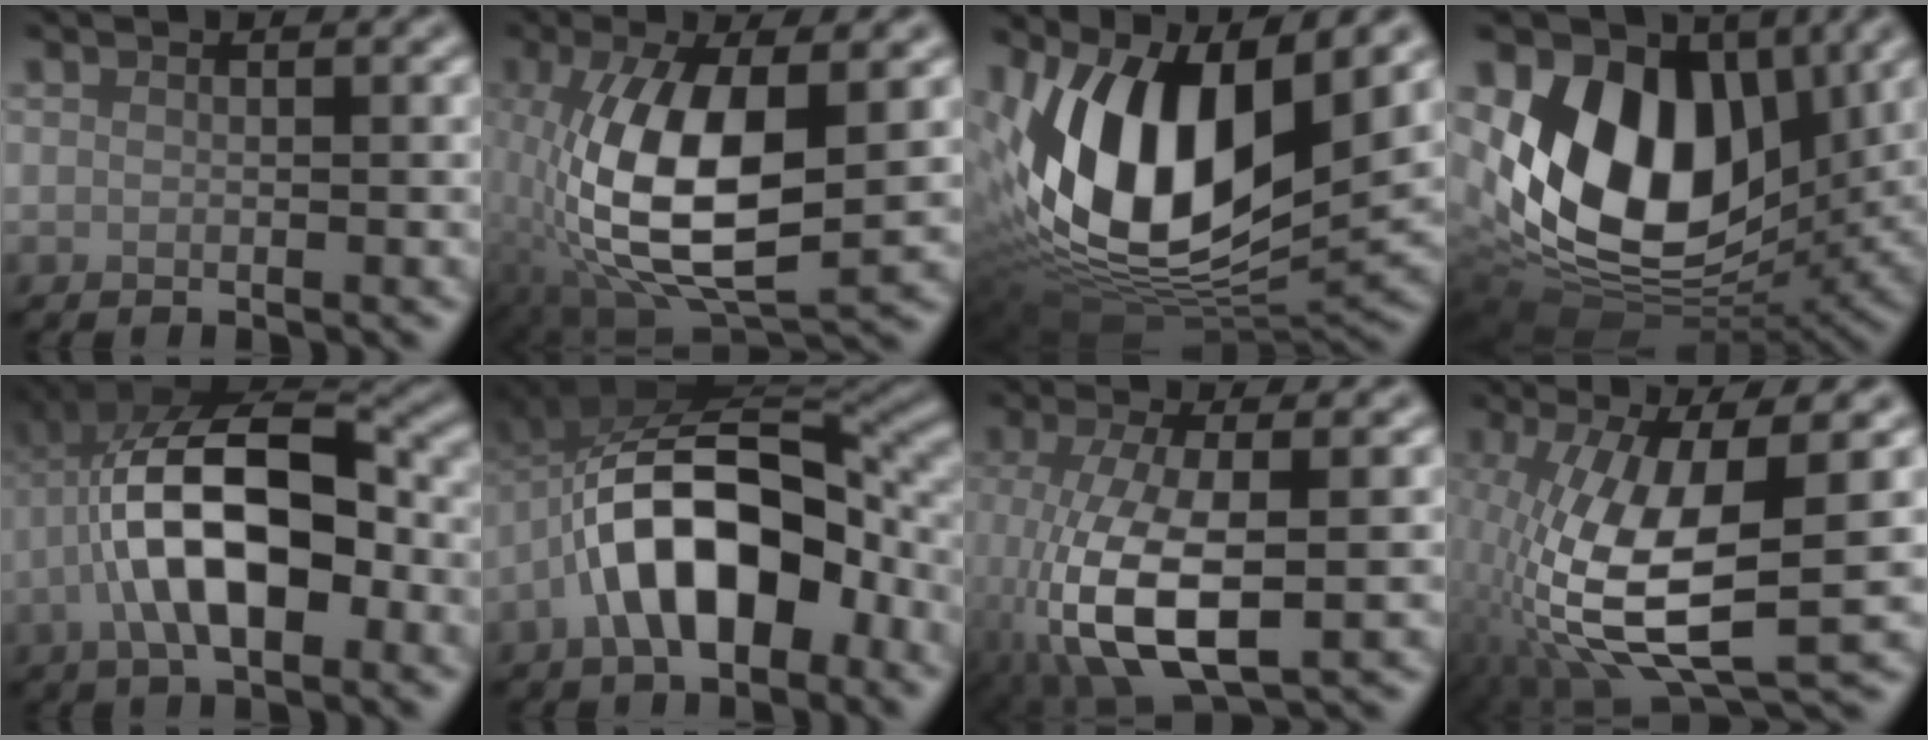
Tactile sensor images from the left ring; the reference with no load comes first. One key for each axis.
{"total": 11.1, "fx": -0.4, "fy": 4.8, "fz": 10.0, "tx": -0.212, "ty": -0.009, "tz": -0.004}
{"total": 14.8, "fx": 2.9, "fy": 8.1, "fz": 12.0, "tx": -0.224, "ty": -0.012, "tz": 0.040}
{"total": 15.2, "fx": 2.4, "fy": 10.1, "fz": 11.0, "tx": -0.191, "ty": -0.009, "tz": 0.042}
{"total": 10.8, "fx": -2.4, "fy": 5.1, "fz": 9.3, "tx": -0.169, "ty": 0.019, "tz": -0.044}
{"total": 11.6, "fx": -3.7, "fy": 6.0, "fz": 9.2, "tx": -0.154, "ty": 0.016, "tz": -0.069}
{"total": 8.4, "fx": -2.5, "fy": 3.0, "fz": 7.4, "tx": -0.166, "ty": -0.008, "tz": -0.049}
{"total": 11.1, "fx": -2.0, "fy": 3.6, "fz": 10.3, "tx": -0.218, "ty": -0.012, "tz": -0.036}